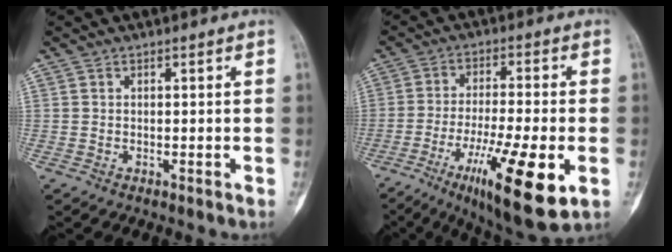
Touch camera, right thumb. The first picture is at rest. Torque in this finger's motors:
{"motor_torque": [0.43, 0.63, 1.08, -1.14, 0.10]}